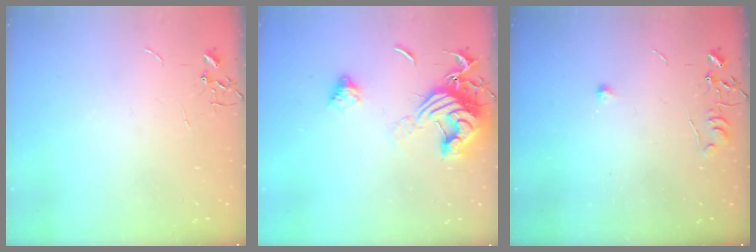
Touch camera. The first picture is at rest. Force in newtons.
{"total": 14.3, "press": 14.2, "slide": 1.7}
{"total": 6.5, "press": 6.5, "slide": 0.8}